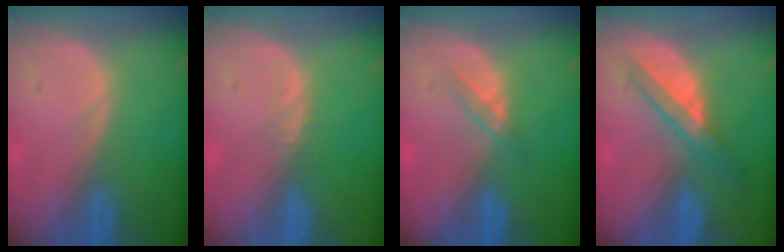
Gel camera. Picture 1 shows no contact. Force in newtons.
{"total": 0.7, "press": 0.7, "slide": 0.1}
{"total": 1.8, "press": 1.8, "slide": 0.2}
{"total": 6.0, "press": 5.5, "slide": 2.5}